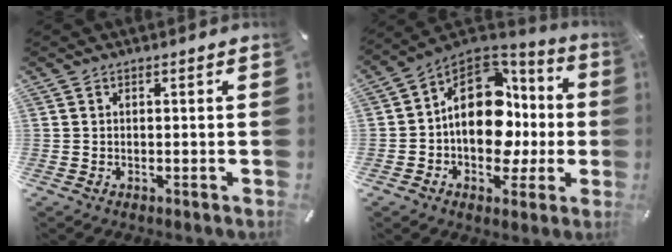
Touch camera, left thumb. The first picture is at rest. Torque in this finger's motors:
{"motor_torque": [1.74, 3.27, 0.92, -0.65, 0.59]}